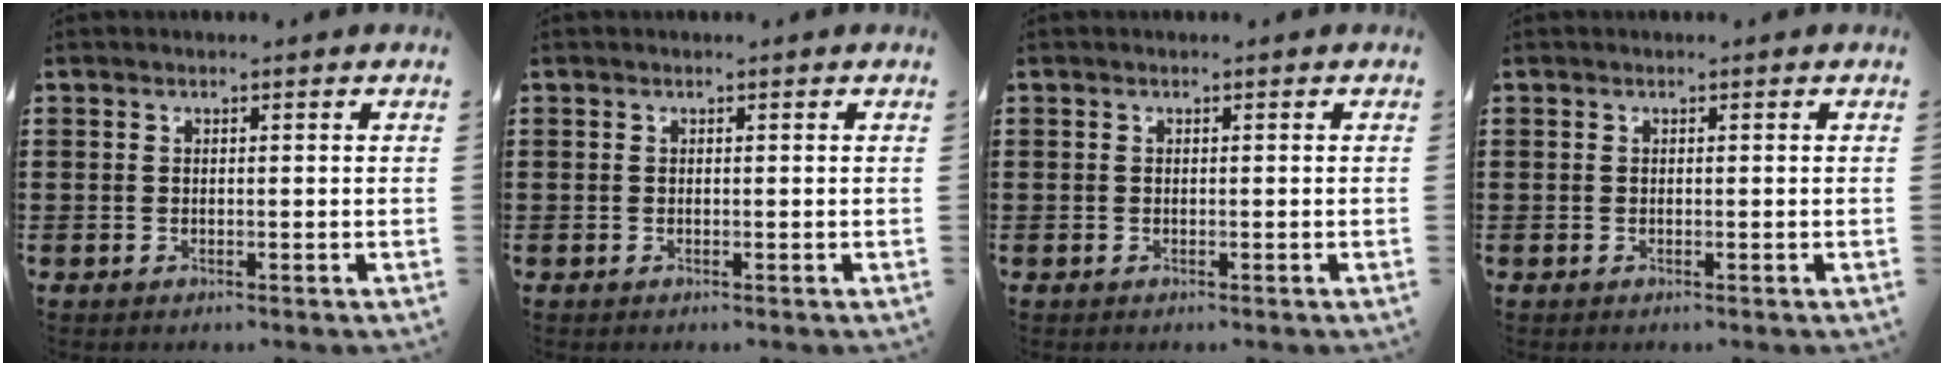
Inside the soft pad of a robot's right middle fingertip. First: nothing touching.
{"total": 0.0}
{"total": 0.0}
{"total": 0.0}